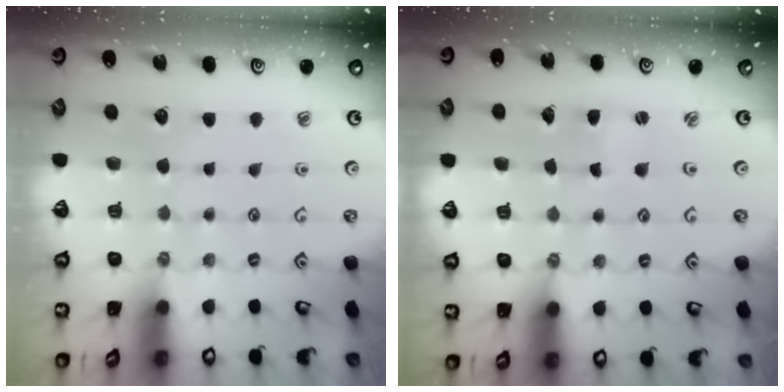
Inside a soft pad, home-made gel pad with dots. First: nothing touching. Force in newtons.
{"total": 1.2, "press": 1.2, "slide": 0.2}